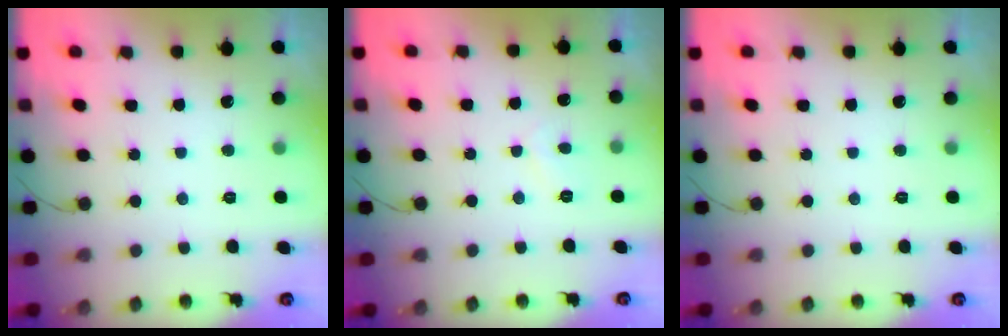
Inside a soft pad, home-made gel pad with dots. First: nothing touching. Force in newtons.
{"total": 2.0, "press": 1.9, "slide": 0.4}
{"total": 0.0}